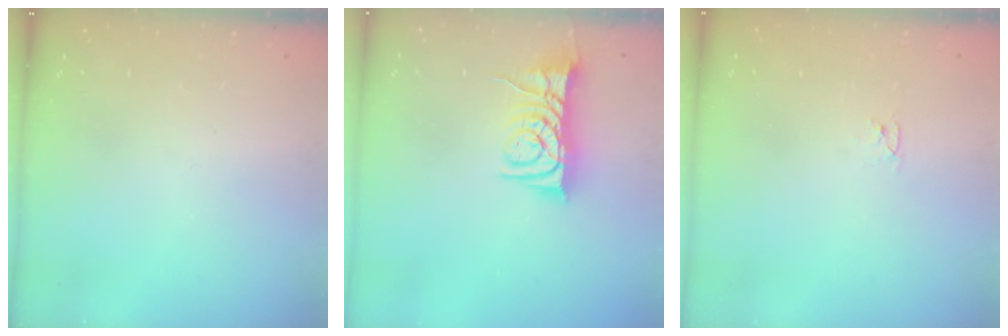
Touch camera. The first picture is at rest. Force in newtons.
{"total": 10.4, "press": 10.4, "slide": 0.8}
{"total": 2.6, "press": 2.6, "slide": 0.3}